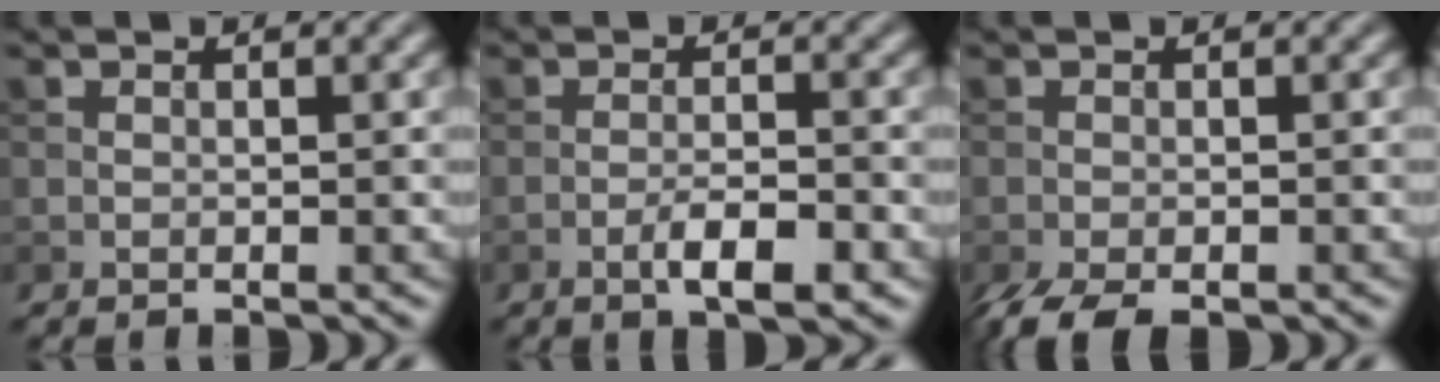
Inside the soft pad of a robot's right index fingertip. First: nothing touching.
{"total": 3.7, "force": [-1.8, 0.9, 3.1], "torque": [-0.058, 0.001, -0.032]}
{"total": 3.9, "force": [-2.8, 1.1, 2.4], "torque": [-0.043, -0.009, -0.051]}